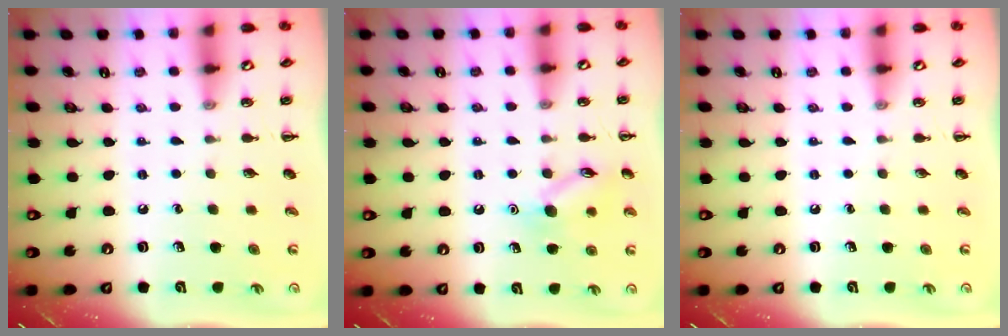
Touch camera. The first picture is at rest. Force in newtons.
{"total": 10.5, "press": 10.5, "slide": 0.6}
{"total": 0.0}